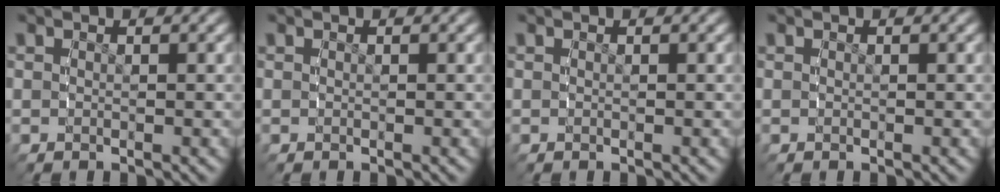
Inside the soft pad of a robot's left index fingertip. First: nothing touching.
{"total": 0.0}
{"total": 0.0}
{"total": 0.0}